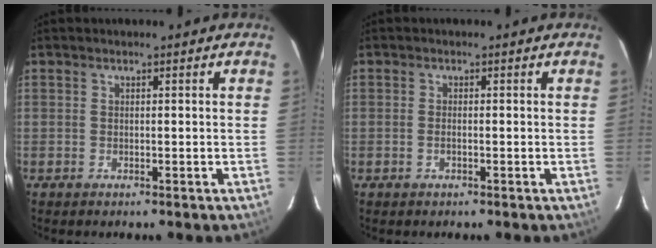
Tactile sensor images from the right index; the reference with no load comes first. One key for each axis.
{"total": 1.0, "fx": -0.3, "fy": 0.4, "fz": 0.8, "tx": -0.019, "ty": 0.000, "tz": -0.007}